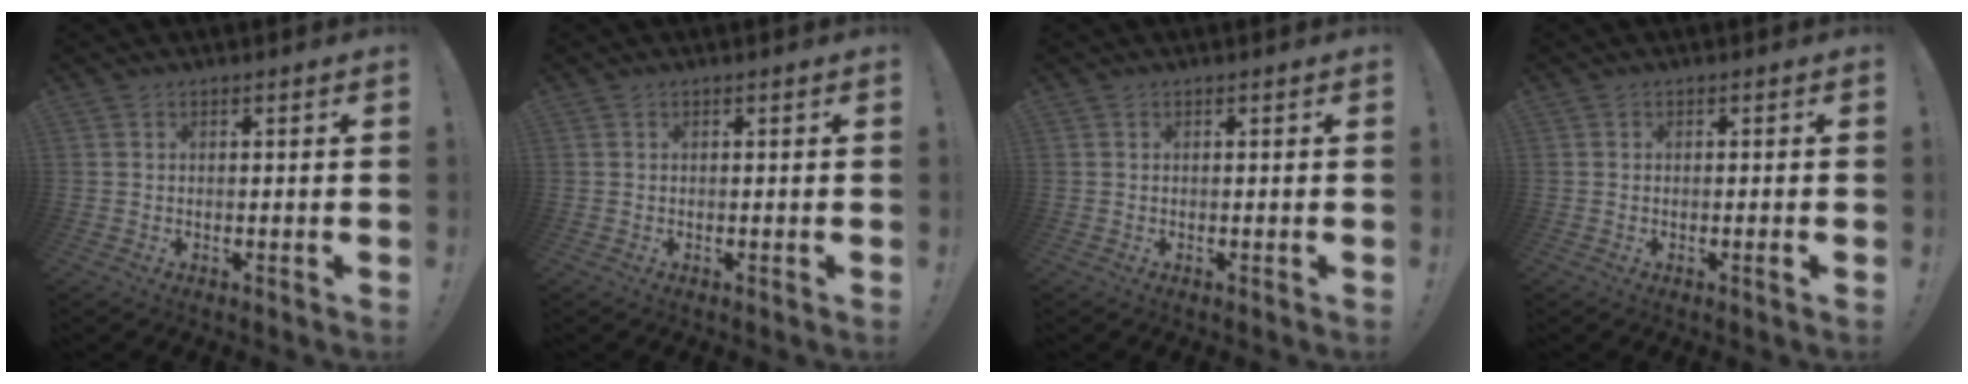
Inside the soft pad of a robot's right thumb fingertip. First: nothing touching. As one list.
[{"total": 0.0}, {"total": 0.0}, {"total": 1.4, "force": [-0.5, -0.2, 1.3], "torque": [-0.030, 0.003, -0.008]}]